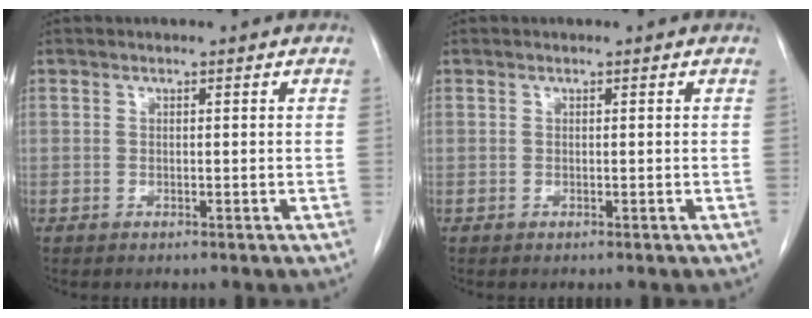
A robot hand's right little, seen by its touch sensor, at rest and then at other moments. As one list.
[{"total": 0.0}]